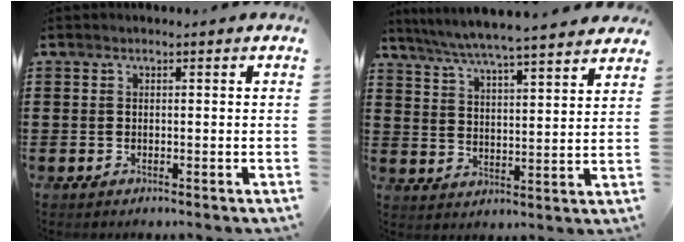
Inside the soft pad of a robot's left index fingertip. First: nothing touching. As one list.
[{"total": 5.6, "force": [5.3, -0.6, 1.9], "torque": [-0.061, -0.037, 0.088]}]